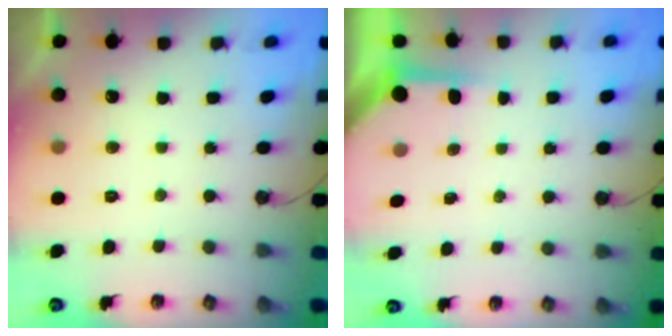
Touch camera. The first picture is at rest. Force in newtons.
{"total": 3.8, "press": 3.8, "slide": 0.3}